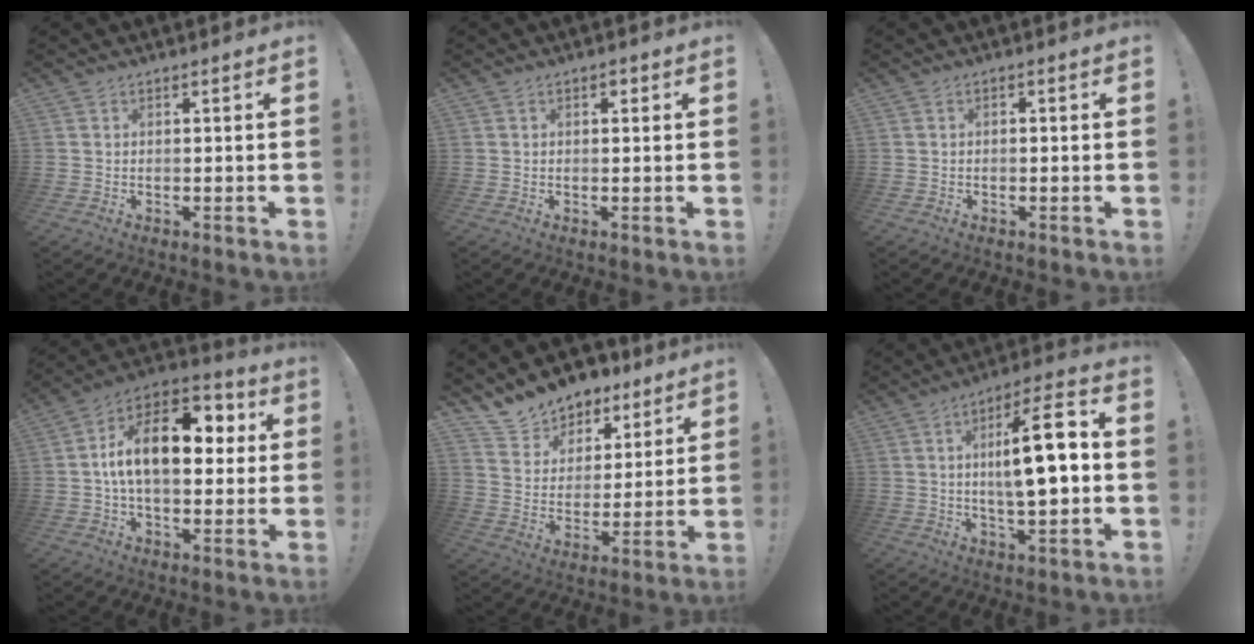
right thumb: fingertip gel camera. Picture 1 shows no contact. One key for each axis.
{"total": 1.0, "fx": 0.2, "fy": 0.9, "fz": 0.5, "tx": 0.002, "ty": -0.001, "tz": 0.000}
{"total": 1.0, "fx": -0.9, "fy": 0.3, "fz": 0.3, "tx": -0.006, "ty": 0.003, "tz": -0.015}
{"total": 17.7, "fx": 2.2, "fy": 9.7, "fz": 14.7, "tx": -0.239, "ty": 0.005, "tz": 0.034}
{"total": 11.5, "fx": 10.1, "fy": 5.5, "fz": 0.6, "tx": -0.027, "ty": -0.089, "tz": 0.188}
{"total": 15.5, "fx": 0.7, "fy": 4.3, "fz": 14.9, "tx": -0.232, "ty": 0.000, "tz": 0.000}